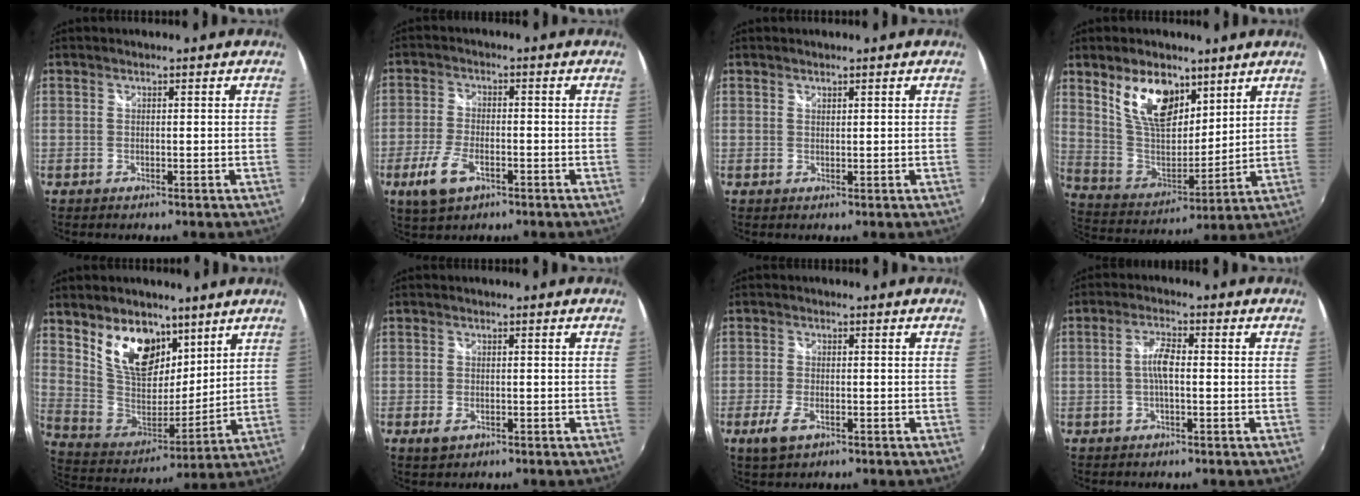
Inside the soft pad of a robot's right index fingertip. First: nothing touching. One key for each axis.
{"total": 7.5, "fx": -3.8, "fy": 3.6, "fz": 5.5, "tx": -0.130, "ty": -0.010, "tz": -0.068}
{"total": 0.6, "fx": 0.5, "fy": 0.2, "fz": 0.1, "tx": 0.000, "ty": 0.000, "tz": 0.010}
{"total": 14.6, "fx": 8.3, "fy": 7.8, "fz": 9.2, "tx": -0.172, "ty": 0.003, "tz": 0.163}
{"total": 16.1, "fx": 9.4, "fy": 9.6, "fz": 8.9, "tx": -0.177, "ty": 0.001, "tz": 0.181}
{"total": 2.7, "fx": -1.3, "fy": 1.7, "fz": 1.6, "tx": -0.032, "ty": -0.005, "tz": -0.021}
{"total": 4.6, "fx": -2.4, "fy": 2.1, "fz": 3.3, "tx": -0.081, "ty": -0.009, "tz": -0.045}
{"total": 3.9, "fx": -0.5, "fy": 1.2, "fz": 3.7, "tx": -0.075, "ty": 0.009, "tz": -0.009}